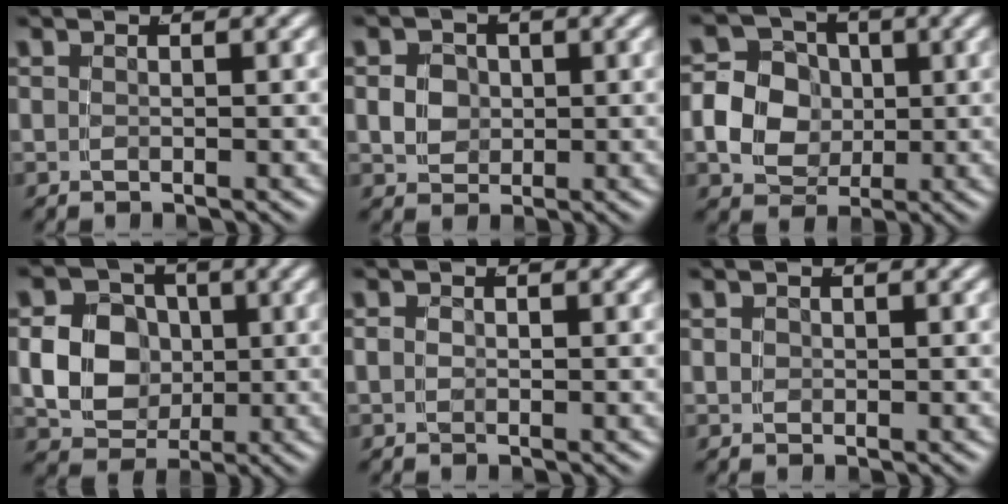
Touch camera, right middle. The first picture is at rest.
{"total": 3.4, "force": [0.2, 3.1, 1.5], "torque": [-0.021, -0.010, 0.010]}
{"total": 10.4, "force": [-0.1, 9.2, 4.7], "torque": [-0.102, -0.021, -0.007]}
{"total": 10.8, "force": [0.3, 9.6, 4.9], "torque": [-0.099, -0.023, 0.003]}
{"total": 1.1, "force": [-0.3, 1.0, 0.5], "torque": [-0.016, -0.011, -0.004]}
{"total": 0.6, "force": [0.1, 0.6, 0.0], "torque": [-0.004, -0.004, 0.003]}